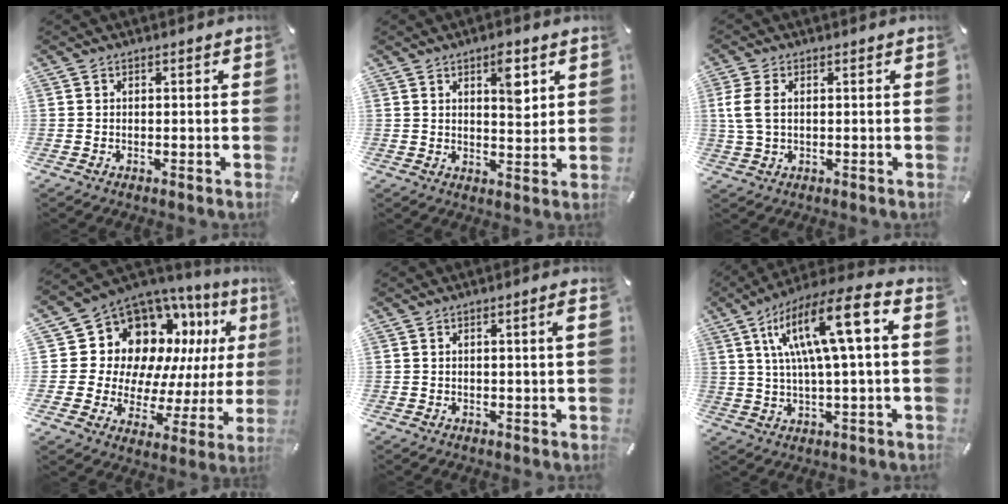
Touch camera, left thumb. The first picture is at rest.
{"total": 6.6, "force": [3.2, 2.8, 5.0], "torque": [-0.059, -0.018, 0.045]}
{"total": 5.8, "force": [1.0, 3.6, 4.4], "torque": [-0.114, -0.002, 0.013]}
{"total": 15.5, "force": [7.5, 11.7, 6.8], "torque": [-0.105, -0.083, 0.149]}
{"total": 2.0, "force": [0.3, 0.0, 2.0], "torque": [-0.034, -0.003, 0.003]}
{"total": 15.7, "force": [4.6, 3.9, 14.5], "torque": [-0.271, -0.003, 0.067]}